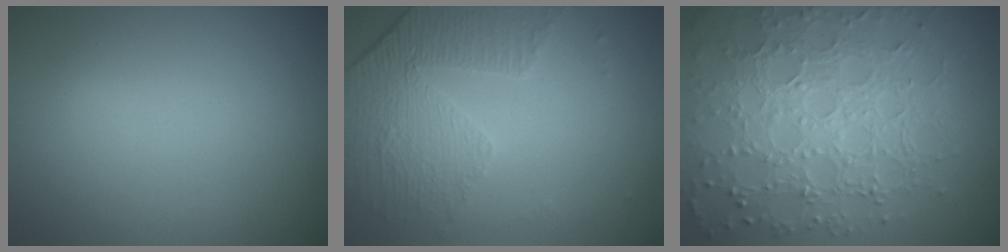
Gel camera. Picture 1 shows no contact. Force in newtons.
{"total": 4.7, "press": 3.1, "slide": 3.5}
{"total": 8.0, "press": 5.7, "slide": 5.6}